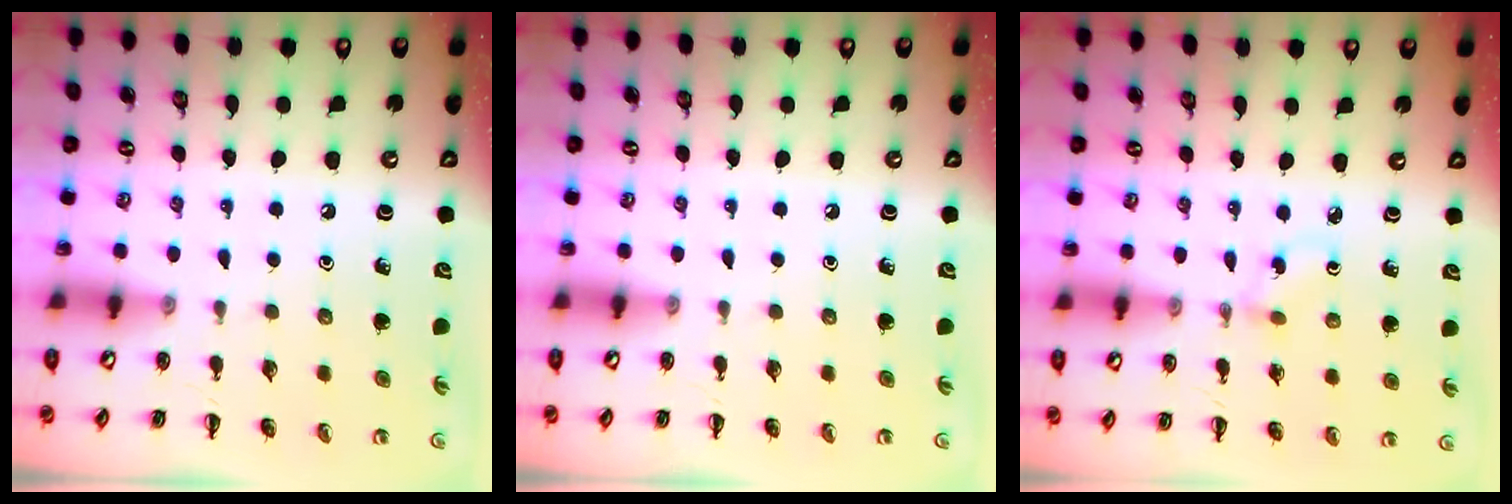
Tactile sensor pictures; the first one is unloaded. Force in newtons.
{"total": 0.0}
{"total": 1.0, "press": 0.8, "slide": 0.6}